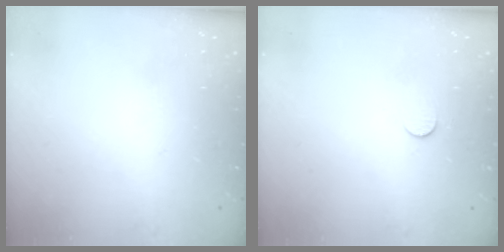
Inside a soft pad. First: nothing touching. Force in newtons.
{"total": 5.2, "press": 5.2, "slide": 0.5}